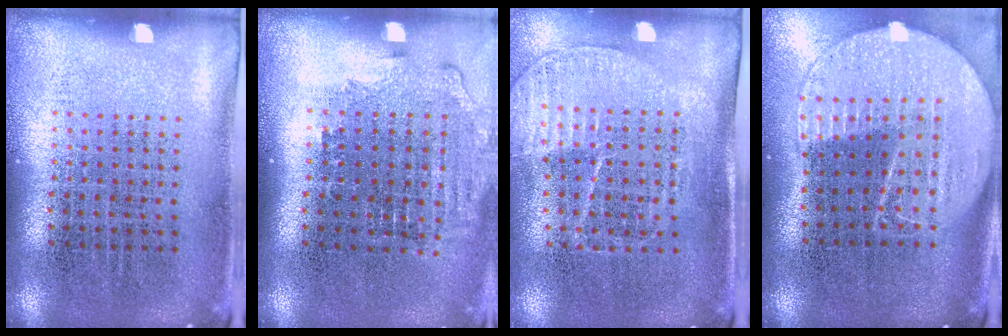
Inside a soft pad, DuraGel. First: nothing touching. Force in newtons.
{"total": 1.4, "press": 1.2, "slide": 0.6}
{"total": 1.5, "press": 1.3, "slide": 0.8}
{"total": 2.2, "press": 1.9, "slide": 1.0}